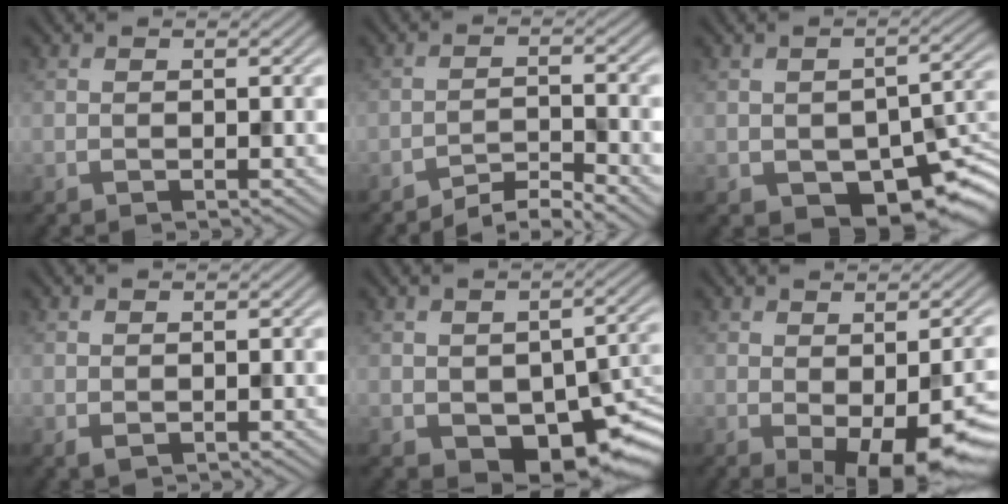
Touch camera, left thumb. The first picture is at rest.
{"total": 4.0, "force": [-3.5, 0.4, 1.9], "torque": [-0.029, 0.006, -0.065]}
{"total": 10.2, "force": [-4.7, 5.5, 7.2], "torque": [-0.100, -0.030, -0.062]}
{"total": 0.8, "force": [0.1, 0.6, 0.6], "torque": [-0.014, -0.002, 0.005]}
{"total": 10.8, "force": [-4.1, 6.2, 7.8], "torque": [-0.109, -0.033, -0.047]}
{"total": 8.6, "force": [-2.5, 3.5, 7.5], "torque": [-0.103, -0.019, -0.018]}